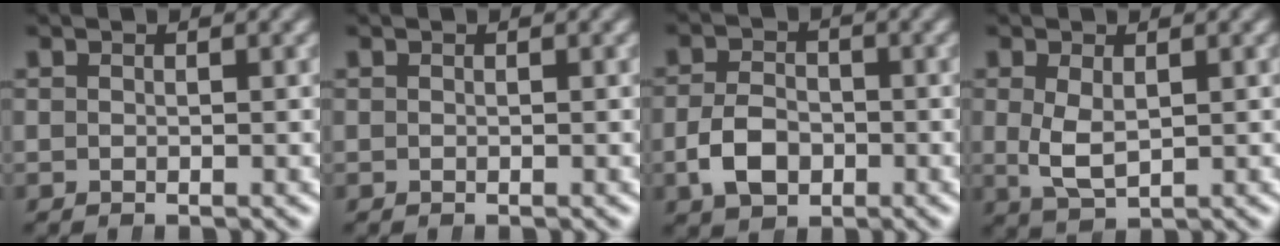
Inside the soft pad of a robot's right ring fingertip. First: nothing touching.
{"total": 0.0}
{"total": 3.3, "force": [-1.2, 2.3, 2.0], "torque": [-0.045, -0.013, -0.015]}
{"total": 3.2, "force": [0.0, 2.1, 2.4], "torque": [-0.067, -0.021, 0.016]}